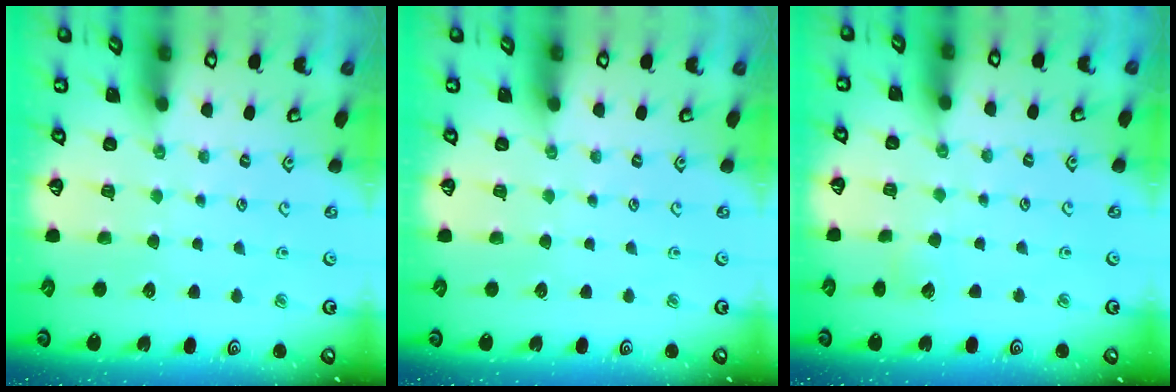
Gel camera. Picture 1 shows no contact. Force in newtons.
{"total": 0.0}
{"total": 2.0, "press": 2.0, "slide": 0.1}